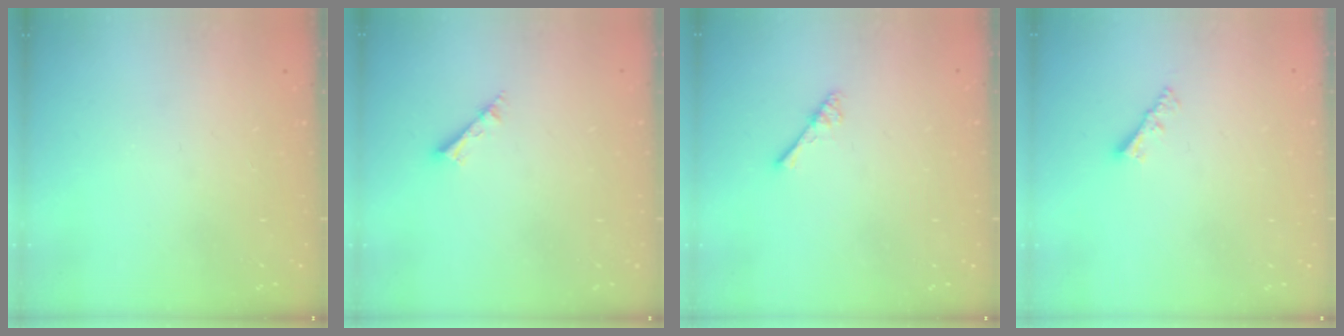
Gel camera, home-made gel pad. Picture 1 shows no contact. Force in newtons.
{"total": 2.3, "press": 2.3, "slide": 0.1}
{"total": 2.5, "press": 2.5, "slide": 0.4}
{"total": 3.5, "press": 3.5, "slide": 0.3}